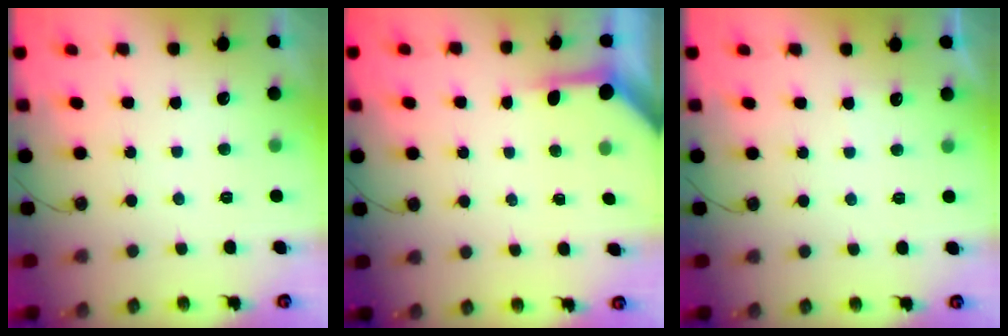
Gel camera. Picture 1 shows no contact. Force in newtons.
{"total": 3.9, "press": 3.9, "slide": 0.4}
{"total": 2.8, "press": 2.8, "slide": 0.5}